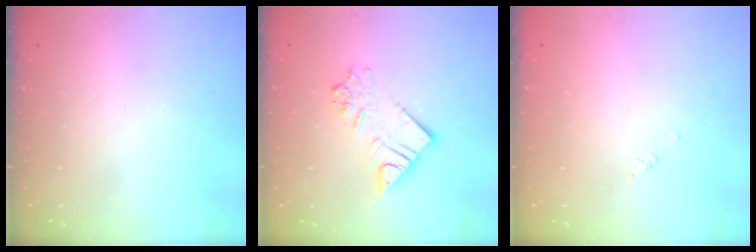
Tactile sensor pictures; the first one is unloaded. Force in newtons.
{"total": 10.8, "press": 10.8, "slide": 1.1}
{"total": 1.7, "press": 1.7, "slide": 0.3}